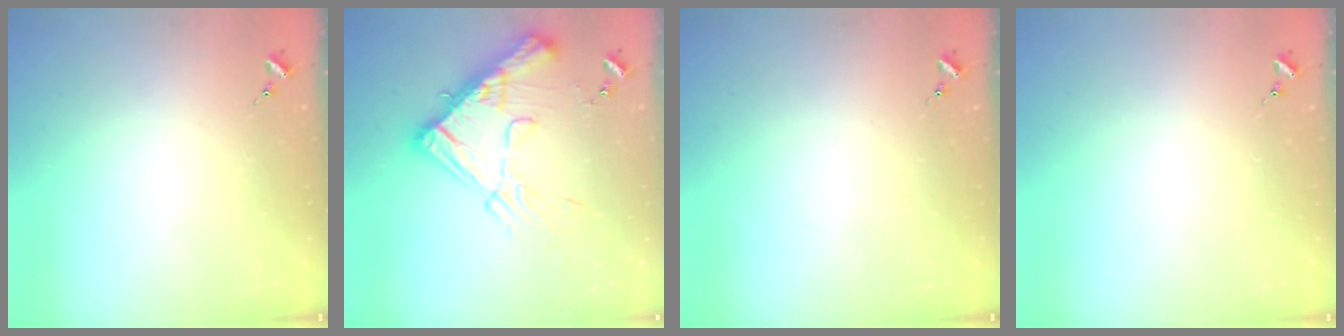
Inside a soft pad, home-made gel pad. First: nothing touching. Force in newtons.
{"total": 20.5, "press": 20.3, "slide": 2.3}
{"total": 0.0}
{"total": 0.0}